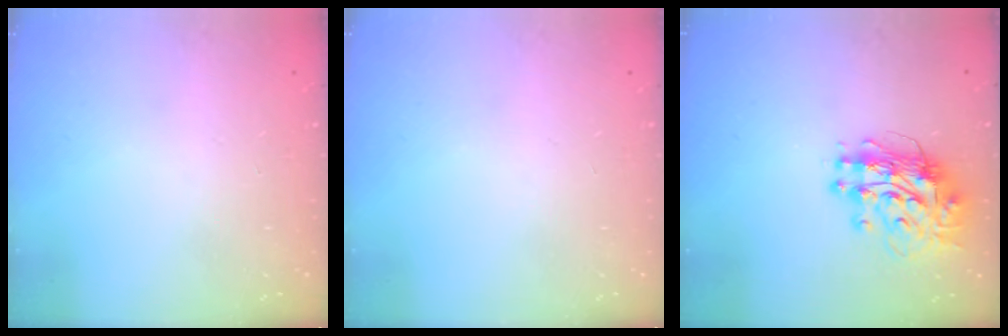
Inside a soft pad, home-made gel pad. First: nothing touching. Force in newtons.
{"total": 0.0}
{"total": 12.3, "press": 12.3, "slide": 1.1}